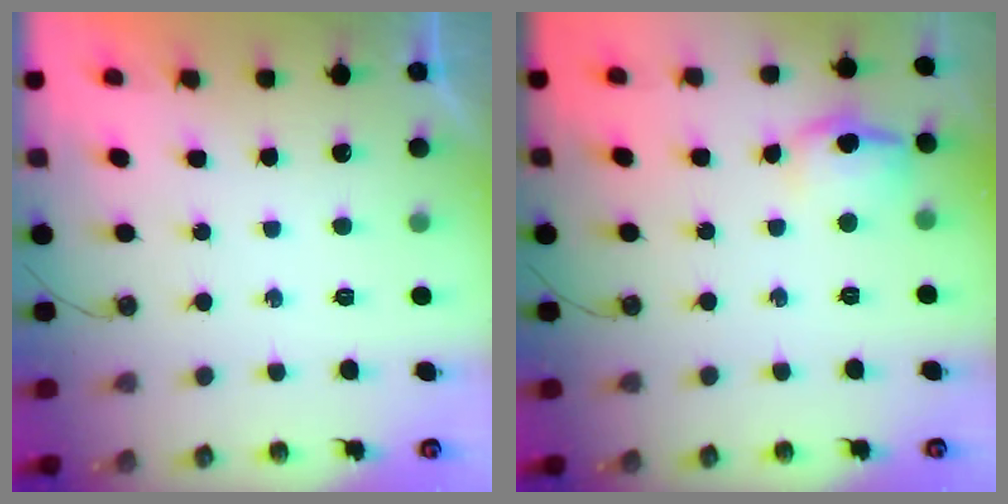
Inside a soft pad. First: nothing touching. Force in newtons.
{"total": 9.3, "press": 9.2, "slide": 1.3}